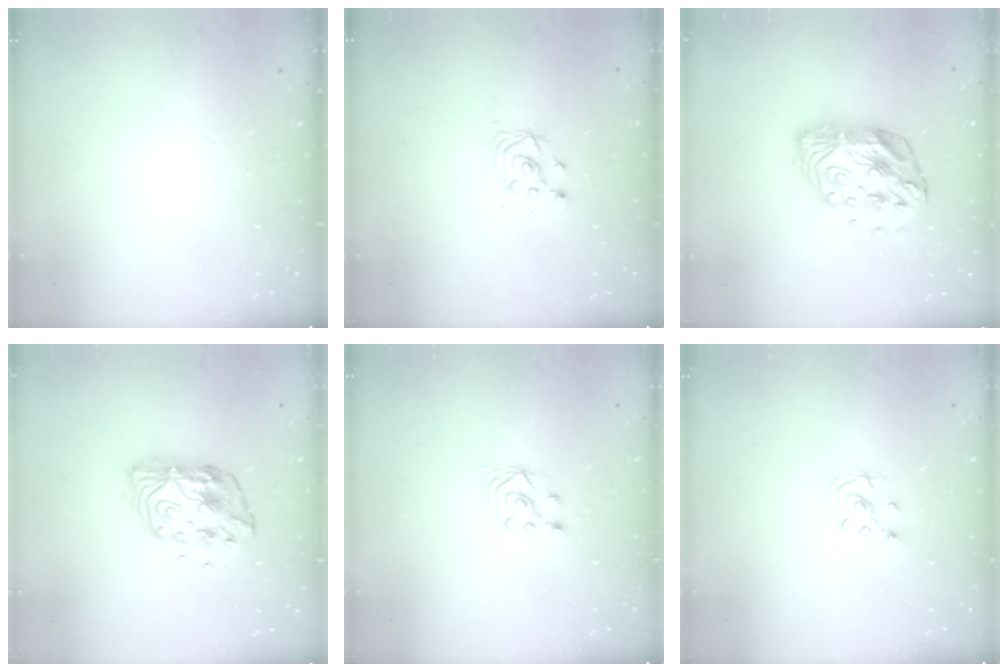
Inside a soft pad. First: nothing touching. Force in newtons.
{"total": 2.9, "press": 2.9, "slide": 0.1}
{"total": 12.5, "press": 12.5, "slide": 0.9}
{"total": 12.5, "press": 12.5, "slide": 1.0}
{"total": 3.5, "press": 3.0, "slide": 1.7}
{"total": 2.3, "press": 2.2, "slide": 0.3}